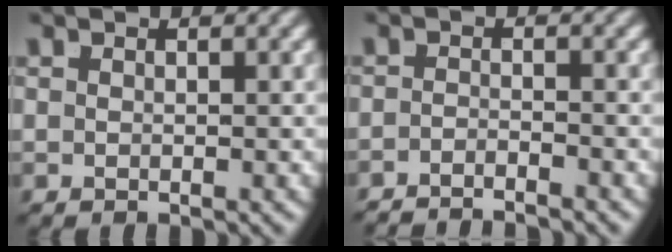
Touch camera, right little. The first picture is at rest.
{"total": 3.3, "force": [-3.3, -0.1, 0.0], "torque": [0.004, -0.015, -0.051]}